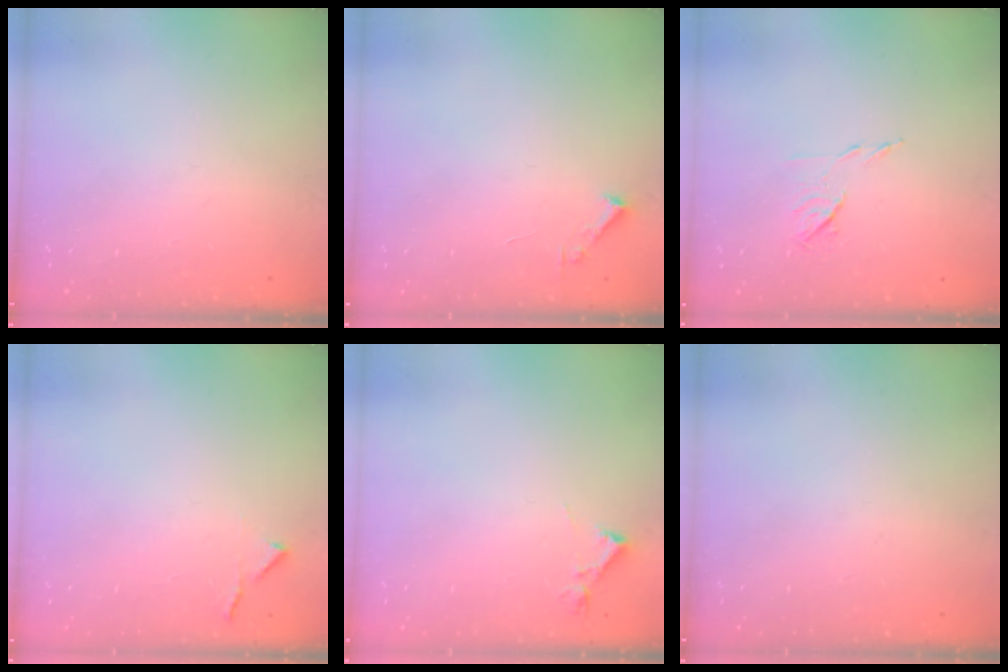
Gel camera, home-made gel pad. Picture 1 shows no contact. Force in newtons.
{"total": 1.7, "press": 1.7, "slide": 0.2}
{"total": 6.4, "press": 6.3, "slide": 0.9}
{"total": 4.2, "press": 4.1, "slide": 0.6}
{"total": 3.4, "press": 3.3, "slide": 0.7}
{"total": 0.0}